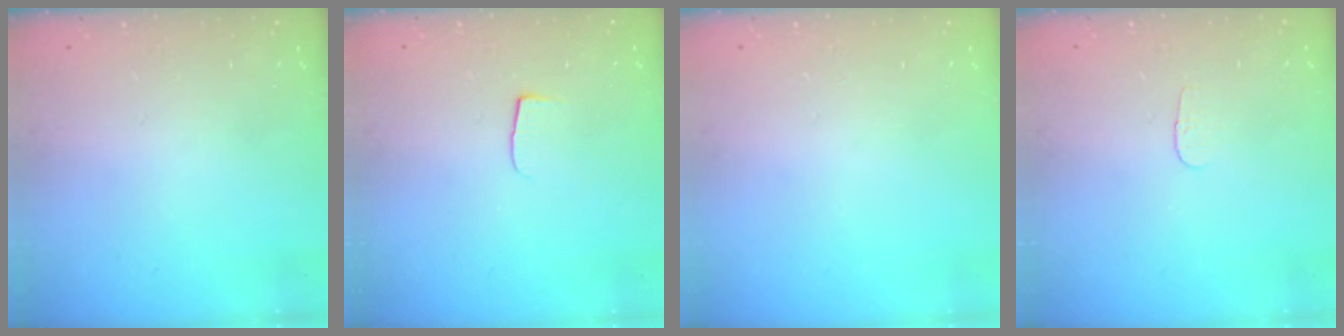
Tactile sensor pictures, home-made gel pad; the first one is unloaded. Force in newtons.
{"total": 4.2, "press": 4.1, "slide": 0.5}
{"total": 0.0}
{"total": 2.8, "press": 2.8, "slide": 0.3}